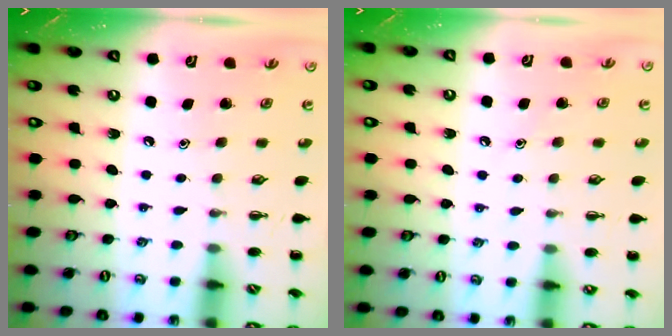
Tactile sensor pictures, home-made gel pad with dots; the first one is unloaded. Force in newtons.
{"total": 6.6, "press": 6.4, "slide": 1.6}